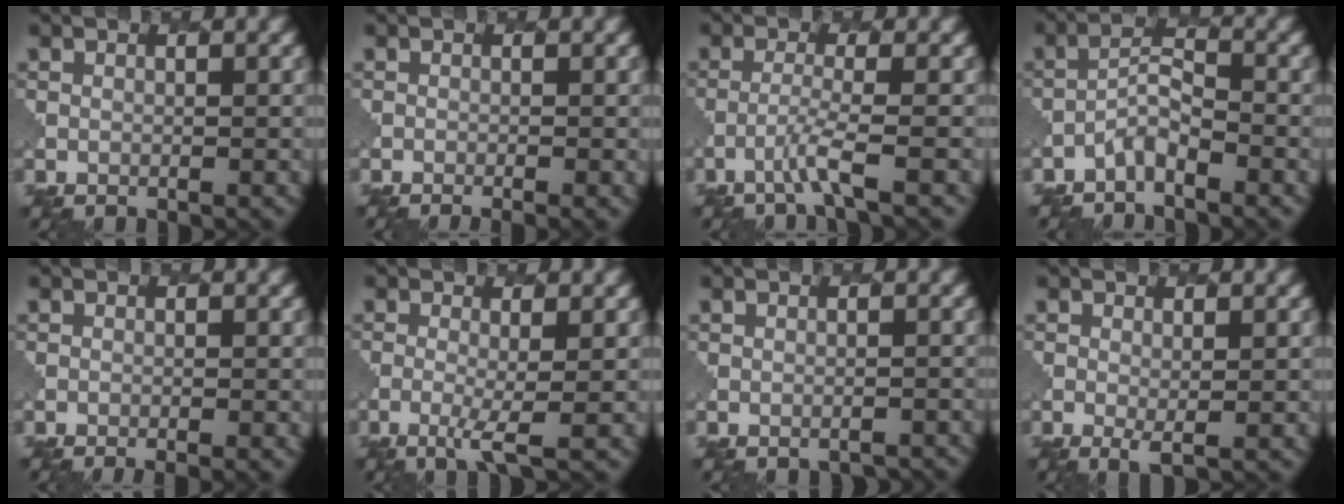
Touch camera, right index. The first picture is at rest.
{"total": 1.7, "force": [-0.9, 0.6, 1.4], "torque": [-0.009, -0.001, -0.014]}
{"total": 2.3, "force": [-1.3, -0.1, 1.9], "torque": [-0.034, 0.002, -0.041]}
{"total": 2.1, "force": [-1.8, 0.5, 1.0], "torque": [-0.025, 0.007, -0.039]}
{"total": 1.9, "force": [-1.0, 0.6, 1.5], "torque": [-0.007, 0.001, -0.013]}
{"total": 2.4, "force": [-0.6, 0.5, 2.3], "torque": [-0.047, -0.008, -0.016]}
{"total": 1.6, "force": [-1.5, 0.4, 0.5], "torque": [-0.001, -0.001, -0.020]}
{"total": 1.1, "force": [0.0, 0.3, 1.1], "torque": [-0.025, -0.010, 0.002]}